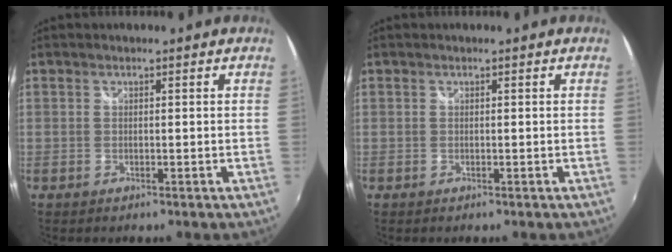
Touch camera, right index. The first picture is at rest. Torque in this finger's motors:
{"motor_torque": [0.37, 0.33, 0.03, 0.01]}